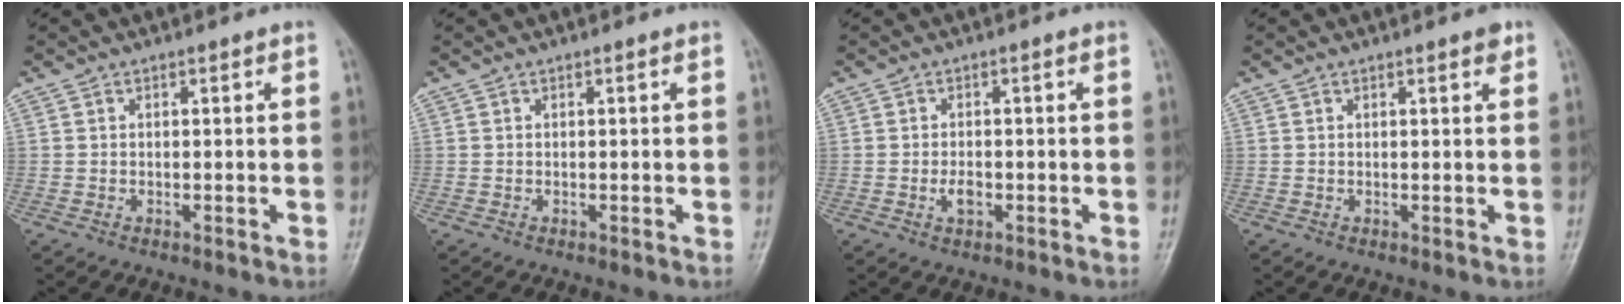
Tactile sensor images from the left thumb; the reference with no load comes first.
{"total": 0.0}
{"total": 2.4, "force": [-0.7, 1.3, 1.9], "torque": [-0.031, 0.003, -0.013]}
{"total": 1.4, "force": [0.9, 0.3, 1.0], "torque": [-0.012, -0.003, 0.009]}